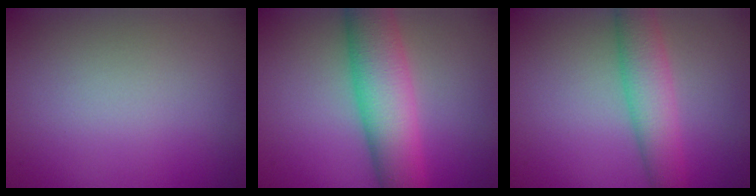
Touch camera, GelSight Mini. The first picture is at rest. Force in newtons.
{"total": 7.9, "press": 7.9, "slide": 0.2}
{"total": 4.7, "press": 4.7, "slide": 0.1}